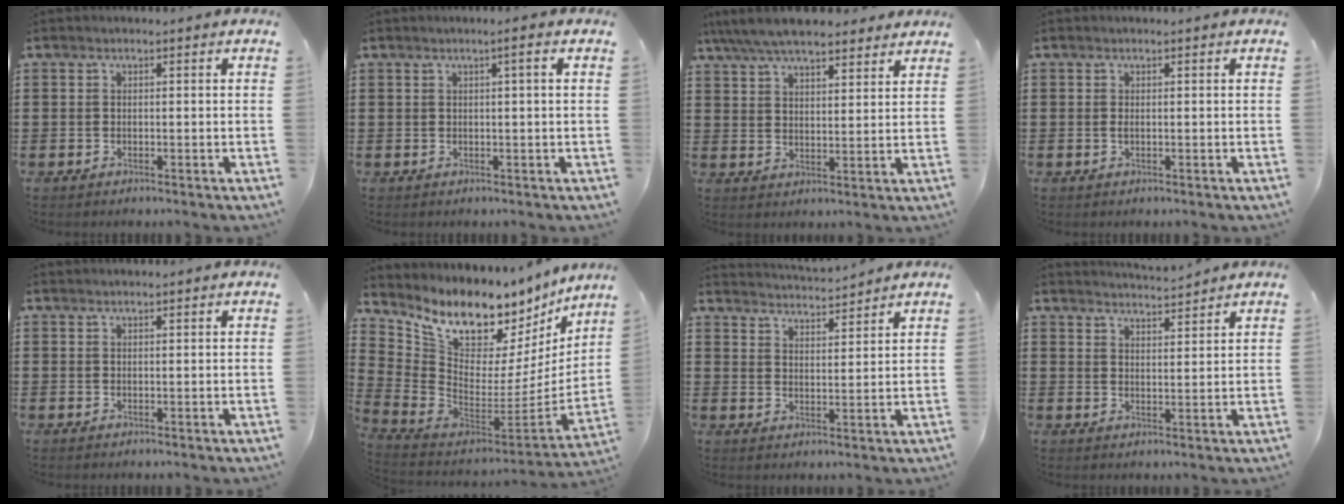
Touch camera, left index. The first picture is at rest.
{"total": 1.7, "force": [0.6, -0.2, 1.6], "torque": [-0.028, -0.001, 0.009]}
{"total": 7.2, "force": [6.6, 1.6, 2.6], "torque": [-0.073, -0.014, 0.121]}
{"total": 0.6, "force": [0.1, 0.1, 0.5], "torque": [-0.012, -0.002, 0.003]}
{"total": 0.8, "force": [0.8, 0.0, 0.2], "torque": [-0.004, -0.001, 0.016]}
{"total": 9.3, "force": [7.5, 3.7, 4.1], "torque": [-0.109, -0.079, 0.129]}
{"total": 3.5, "force": [3.5, -0.3, -0.1], "torque": [-0.009, -0.021, 0.060]}
{"total": 3.5, "force": [3.5, -0.1, 0.2], "torque": [-0.014, -0.015, 0.063]}